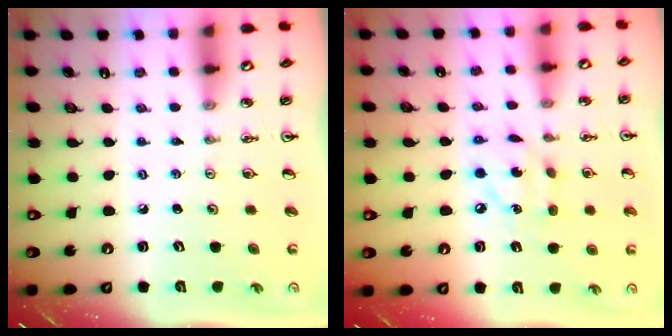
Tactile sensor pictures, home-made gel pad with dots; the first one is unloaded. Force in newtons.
{"total": 8.9, "press": 8.9, "slide": 0.5}